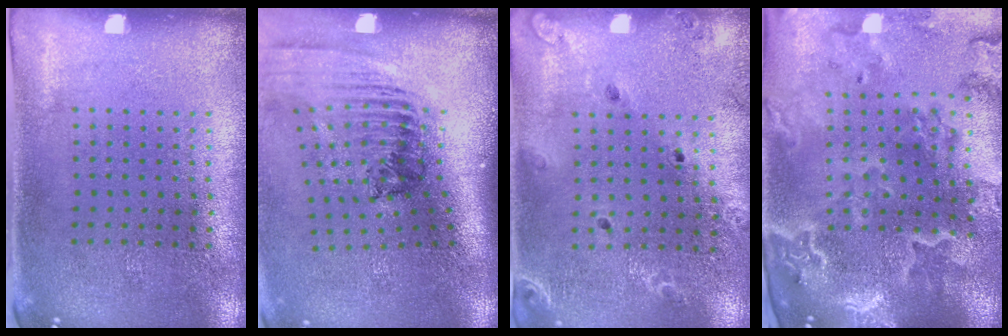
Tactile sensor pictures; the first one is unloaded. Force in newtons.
{"total": 2.4, "press": 1.6, "slide": 1.8}
{"total": 1.5, "press": 1.5, "slide": 0.1}
{"total": 4.1, "press": 3.5, "slide": 2.3}